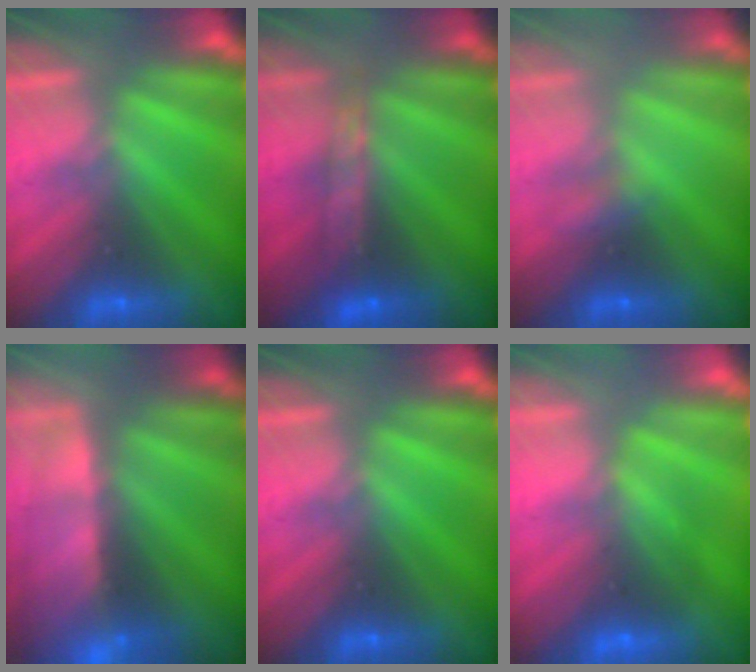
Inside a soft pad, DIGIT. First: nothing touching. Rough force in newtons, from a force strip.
{"total": 6.8}
{"total": 2.1}
{"total": 13.7}
{"total": 0.0}
{"total": 2.6}